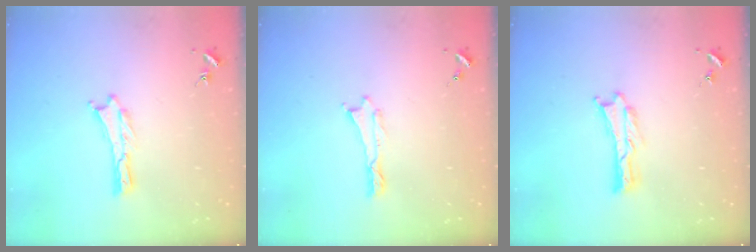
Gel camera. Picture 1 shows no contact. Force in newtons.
{"total": 0.0}
{"total": 0.0}